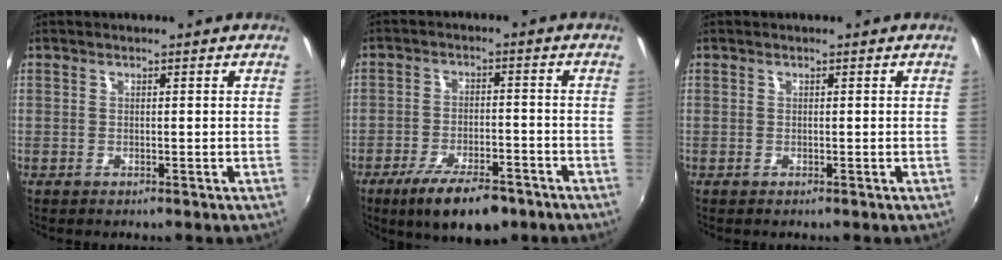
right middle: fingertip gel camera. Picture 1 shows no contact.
{"total": 11.6, "force": [-8.0, 3.8, 7.4], "torque": [-0.153, -0.023, -0.129]}
{"total": 0.0}